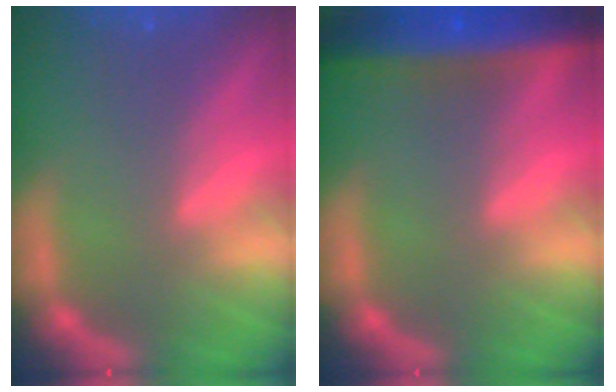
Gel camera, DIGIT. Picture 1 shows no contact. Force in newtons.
{"total": 8.0}